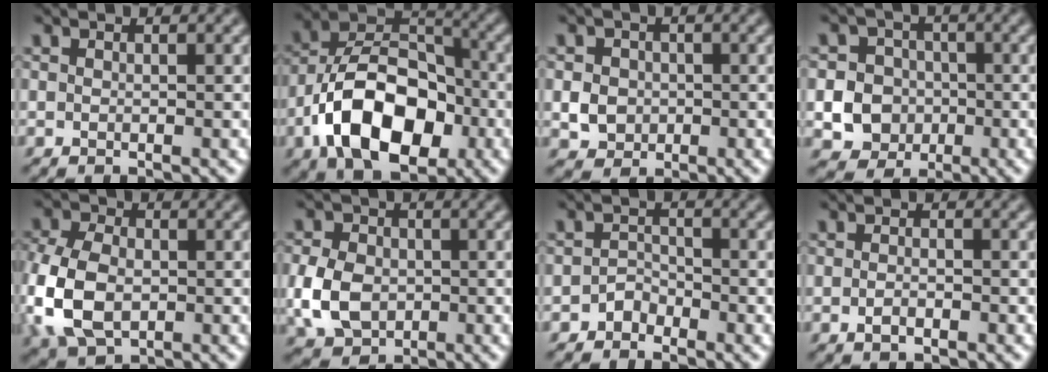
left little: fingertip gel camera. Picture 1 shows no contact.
{"total": 11.6, "force": [-4.8, 6.8, 8.1], "torque": [-0.147, 0.008, -0.093]}
{"total": 2.5, "force": [-0.5, 2.2, 1.1], "torque": [-0.020, 0.000, -0.011]}
{"total": 7.9, "force": [-2.2, 7.2, 2.3], "torque": [-0.039, -0.002, -0.064]}
{"total": 8.9, "force": [-1.9, 6.0, 6.3], "torque": [-0.166, -0.005, -0.042]}
{"total": 6.1, "force": [-1.2, 4.7, 3.8], "torque": [-0.095, -0.002, -0.030]}
{"total": 1.4, "force": [-1.2, 0.7, 0.2], "torque": [-0.002, 0.012, -0.022]}
{"total": 1.3, "force": [-0.7, 0.5, 1.0], "torque": [-0.021, 0.002, -0.014]}